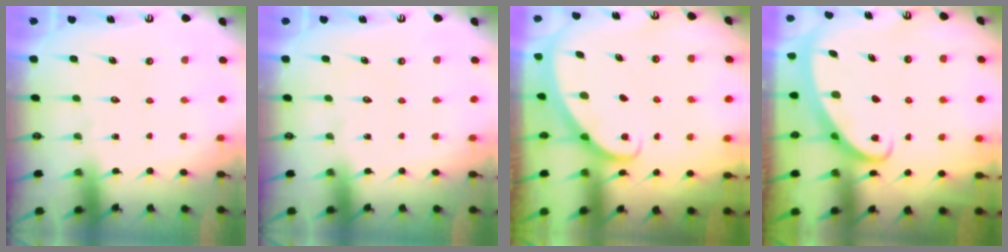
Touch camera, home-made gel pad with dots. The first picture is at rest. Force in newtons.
{"total": 0.0}
{"total": 2.3, "press": 2.3, "slide": 0.1}
{"total": 2.5, "press": 2.5, "slide": 0.4}